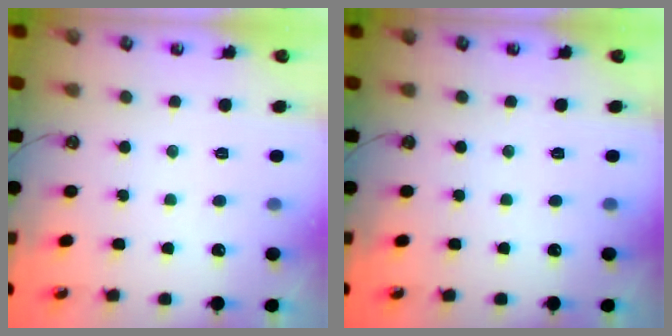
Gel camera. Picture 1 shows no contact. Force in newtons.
{"total": 0.0}